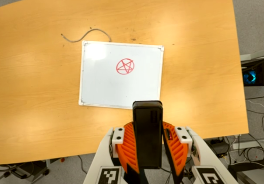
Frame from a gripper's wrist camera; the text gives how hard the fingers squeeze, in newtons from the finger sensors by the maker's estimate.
{"total": 9.3, "left": 7.6, "right": 11.0}